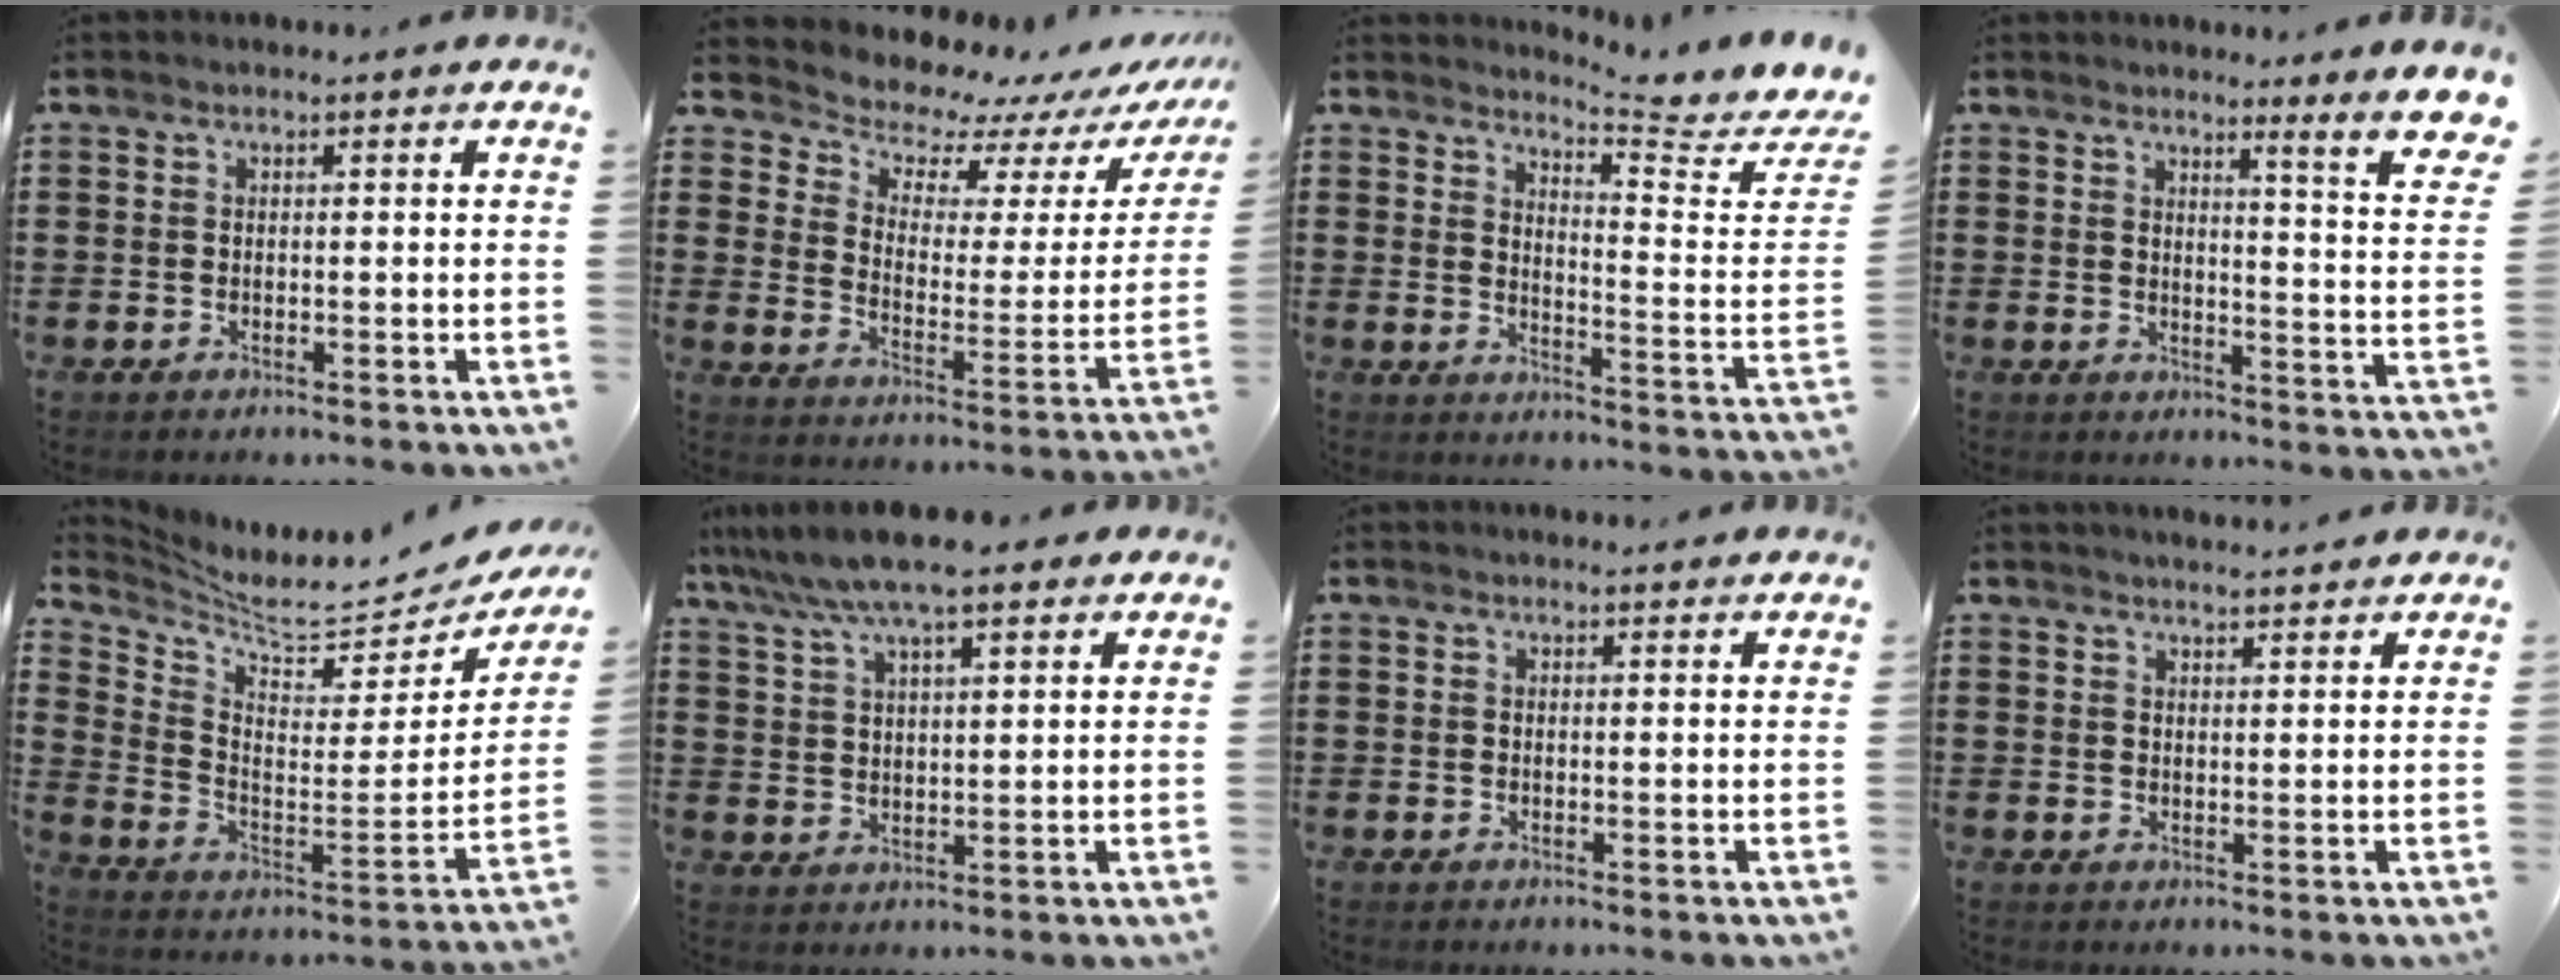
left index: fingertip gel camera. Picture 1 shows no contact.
{"total": 6.4, "force": [6.1, 2.0, 0.6], "torque": [-0.037, -0.059, 0.102]}
{"total": 5.9, "force": [5.5, 0.0, 2.2], "torque": [-0.044, -0.047, 0.090]}
{"total": 4.5, "force": [3.5, -0.8, 2.7], "torque": [-0.048, -0.049, 0.046]}
{"total": 6.1, "force": [5.6, 0.7, 2.4], "torque": [-0.073, -0.059, 0.087]}
{"total": 8.7, "force": [7.0, 1.4, 5.1], "torque": [-0.117, -0.014, 0.125]}
{"total": 0.7, "force": [0.7, 0.0, 0.2], "torque": [0.001, -0.005, 0.013]}
{"total": 2.1, "force": [2.1, -0.1, 0.2], "torque": [-0.009, -0.003, 0.040]}